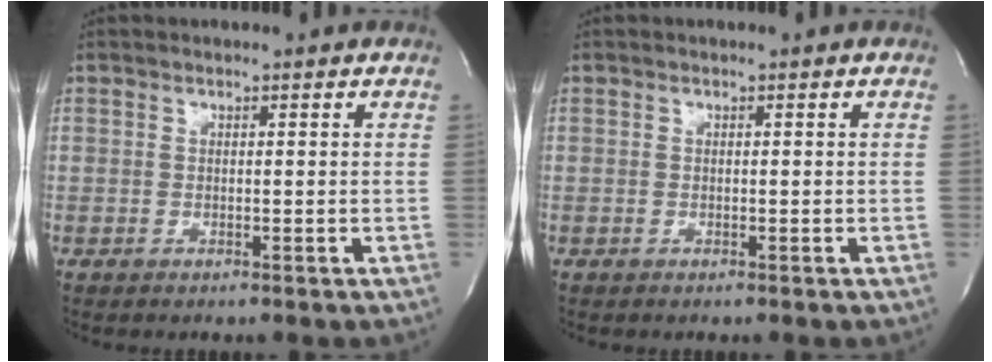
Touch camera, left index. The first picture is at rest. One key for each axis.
{"total": 0.0}